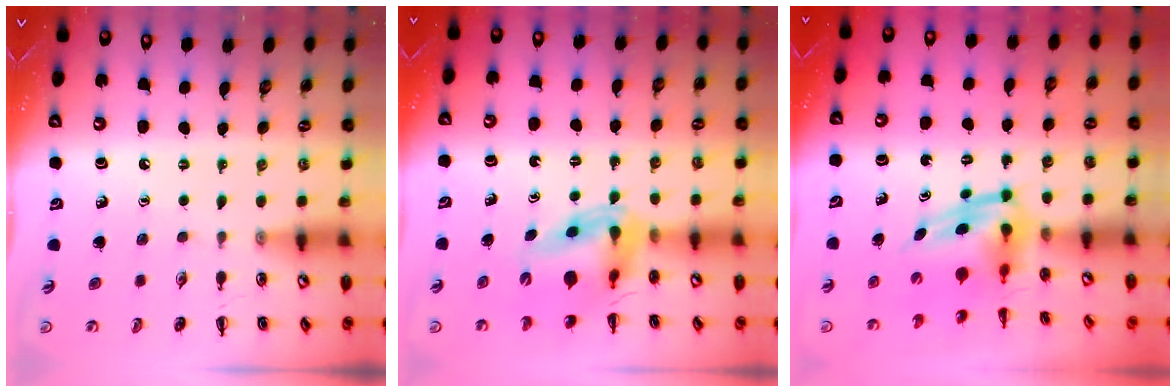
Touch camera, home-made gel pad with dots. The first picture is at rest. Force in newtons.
{"total": 12.6, "press": 12.0, "slide": 3.8}
{"total": 4.5, "press": 4.4, "slide": 0.7}